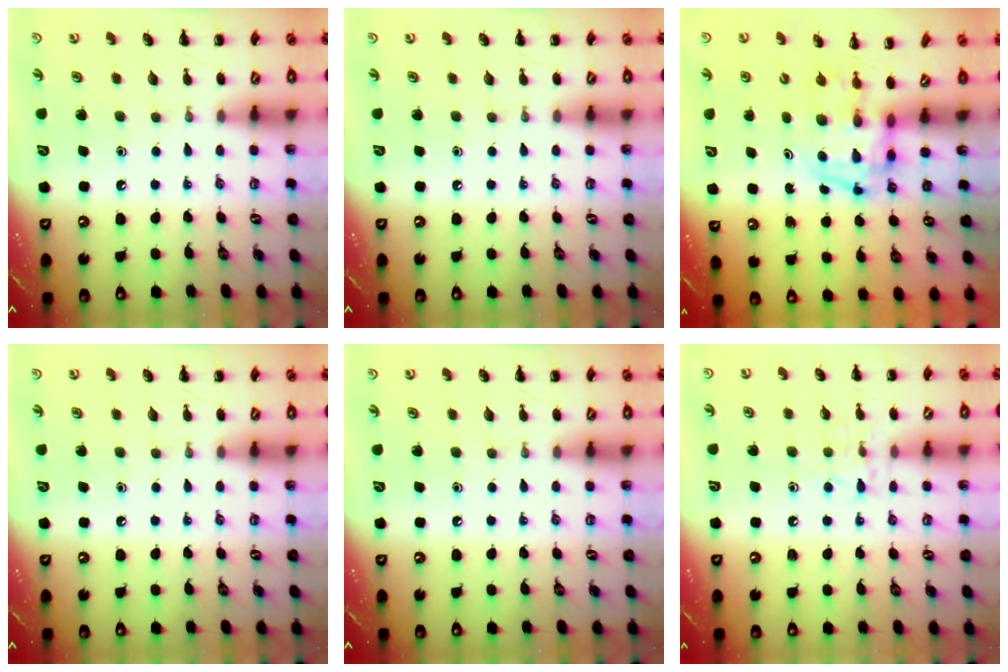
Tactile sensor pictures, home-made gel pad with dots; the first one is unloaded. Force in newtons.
{"total": 0.0}
{"total": 3.8, "press": 3.7, "slide": 0.7}
{"total": 0.0}
{"total": 0.0}
{"total": 7.0, "press": 6.9, "slide": 1.1}